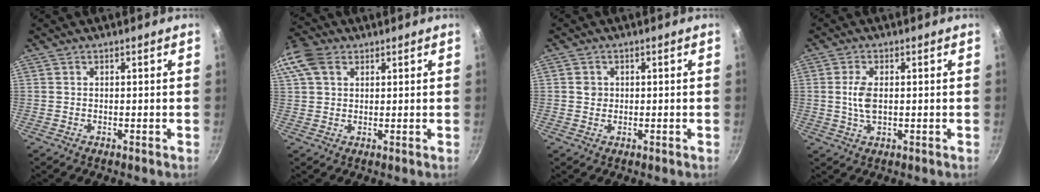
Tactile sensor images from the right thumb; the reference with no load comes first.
{"total": 8.8, "force": [3.6, 6.1, 5.2], "torque": [-0.102, 0.012, 0.059]}
{"total": 1.8, "force": [0.1, 1.7, 0.5], "torque": [0.001, 0.003, 0.000]}
{"total": 4.6, "force": [0.3, 2.3, 4.0], "torque": [-0.084, -0.001, 0.007]}